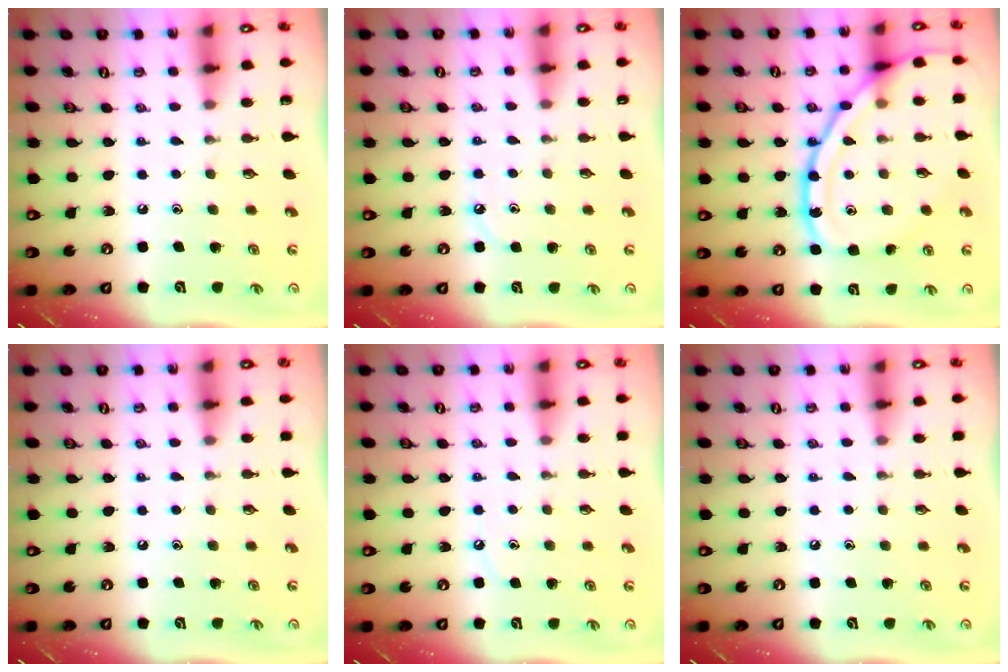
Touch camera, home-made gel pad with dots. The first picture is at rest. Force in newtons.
{"total": 3.3, "press": 3.2, "slide": 0.4}
{"total": 18.1, "press": 18.1, "slide": 1.0}
{"total": 2.7, "press": 2.7, "slide": 0.5}
{"total": 3.6, "press": 3.5, "slide": 0.6}
{"total": 2.9, "press": 2.8, "slide": 0.4}